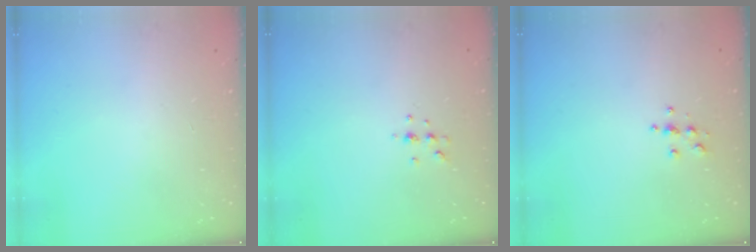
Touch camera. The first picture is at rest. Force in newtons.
{"total": 3.8, "press": 3.8, "slide": 0.7}
{"total": 3.9, "press": 3.9, "slide": 0.5}